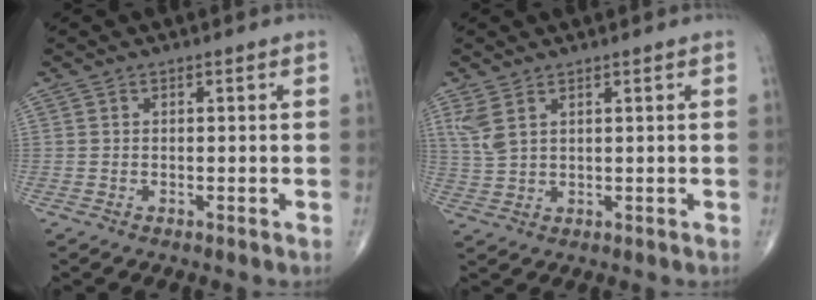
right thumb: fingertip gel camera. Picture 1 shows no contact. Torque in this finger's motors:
{"motor_torque": [0.35, 0.78, 0.72, 0.46, 0.02]}